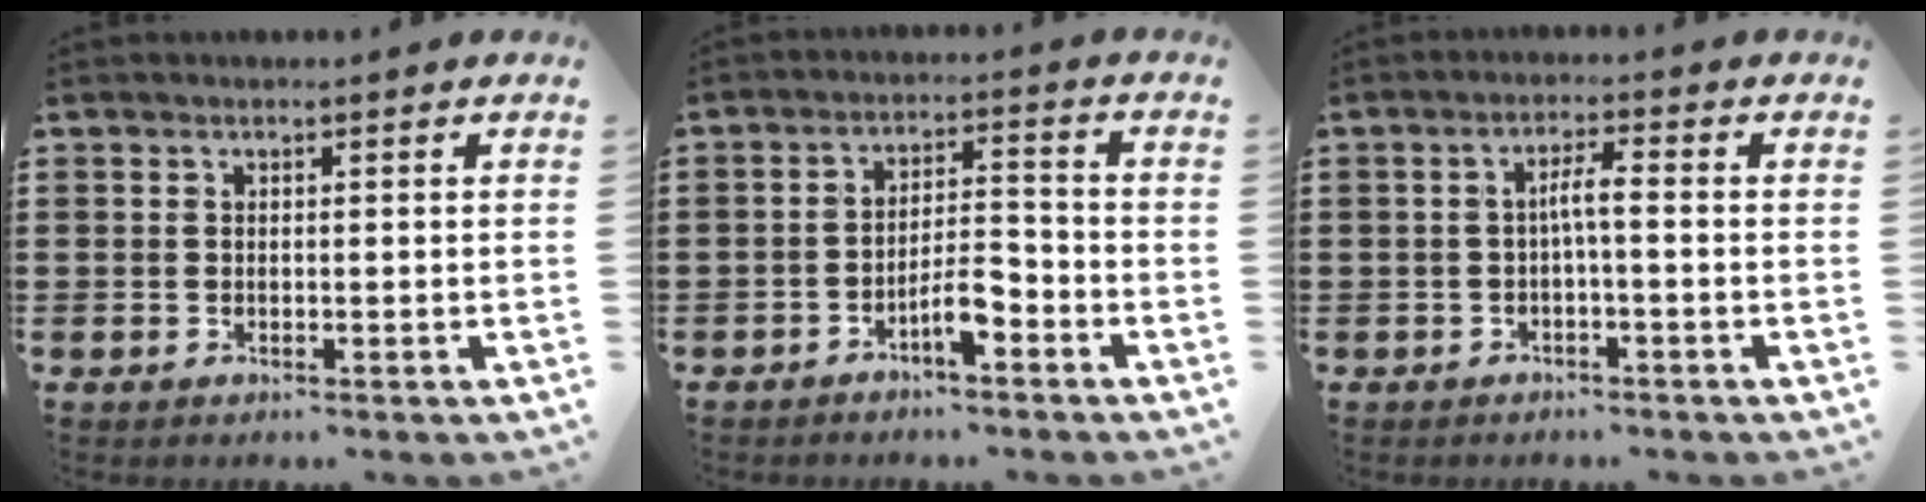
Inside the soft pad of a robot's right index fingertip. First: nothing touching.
{"total": 5.4, "force": [-3.2, 1.4, 4.1], "torque": [-0.081, 0.006, -0.063]}
{"total": 2.9, "force": [-0.6, 0.2, 2.8], "torque": [-0.054, 0.003, -0.014]}